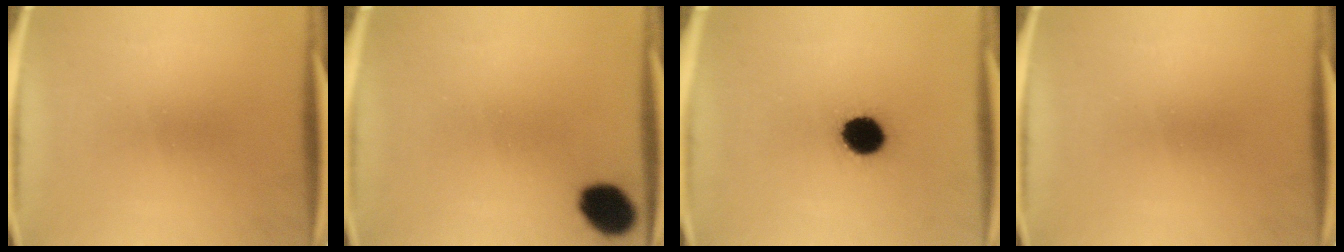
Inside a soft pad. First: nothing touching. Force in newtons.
{"total": 8.6}
{"total": 8.4}
{"total": 0.0}